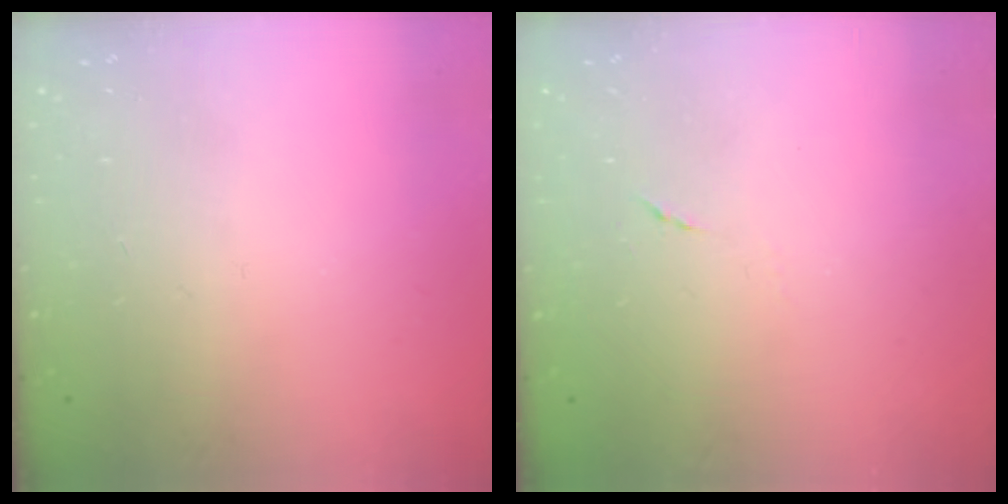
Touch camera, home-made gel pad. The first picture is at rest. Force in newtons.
{"total": 3.9, "press": 3.5, "slide": 1.6}